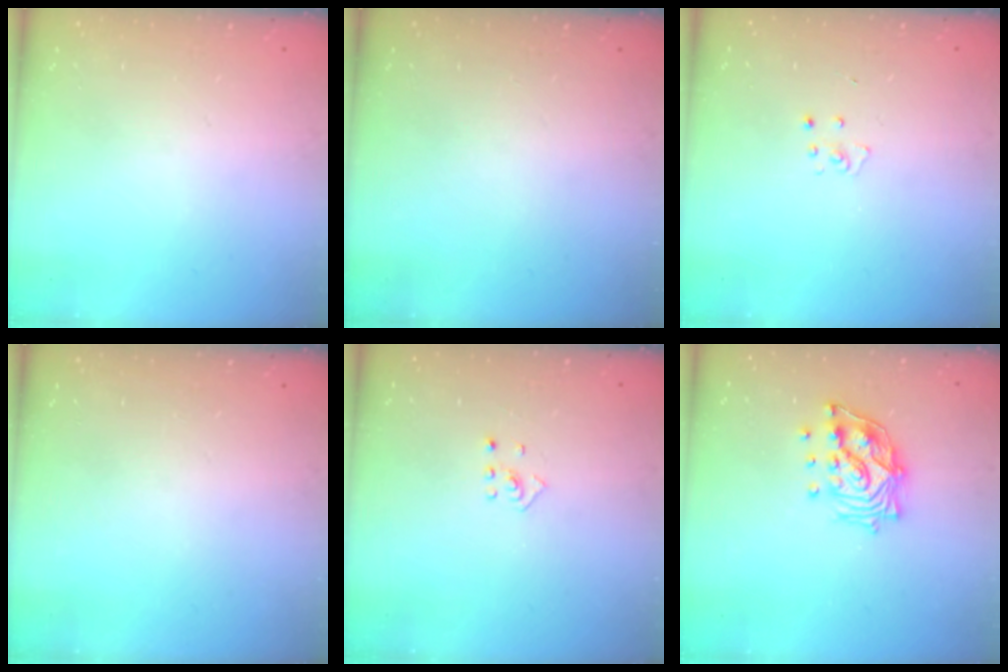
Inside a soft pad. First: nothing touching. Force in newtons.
{"total": 0.0}
{"total": 2.7, "press": 2.7, "slide": 0.3}
{"total": 0.0}
{"total": 2.0, "press": 1.9, "slide": 0.8}
{"total": 13.9, "press": 13.8, "slide": 1.4}